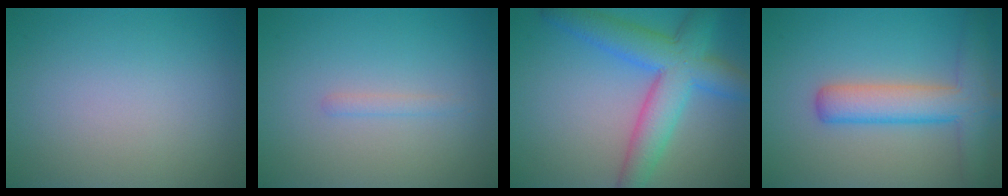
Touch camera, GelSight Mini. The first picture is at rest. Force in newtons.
{"total": 0.8, "press": 0.8, "slide": 0.0}
{"total": 7.2, "press": 7.2, "slide": 0.3}
{"total": 5.8, "press": 5.8, "slide": 0.3}